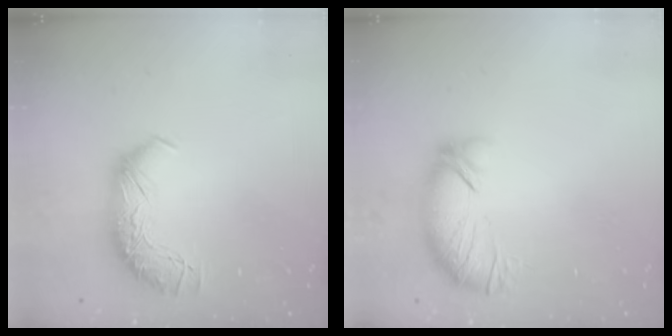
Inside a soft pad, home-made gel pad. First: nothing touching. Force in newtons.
{"total": 4.1, "press": 3.8, "slide": 1.5}